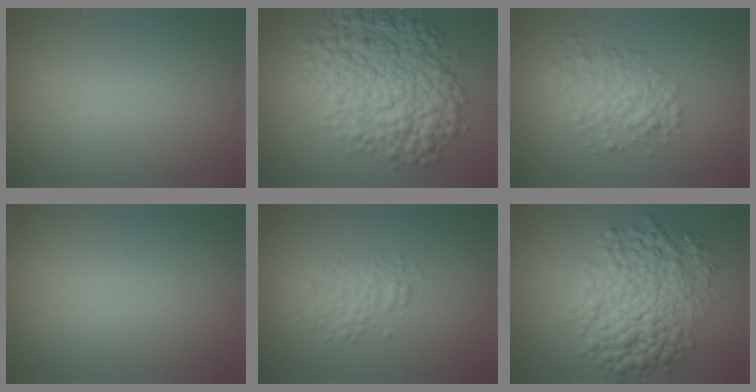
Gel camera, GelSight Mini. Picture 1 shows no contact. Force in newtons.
{"total": 9.6, "press": 9.6, "slide": 0.1}
{"total": 4.0, "press": 4.0, "slide": 0.1}
{"total": 0.0}
{"total": 2.5, "press": 2.5, "slide": 0.0}
{"total": 8.4, "press": 8.4, "slide": 0.1}